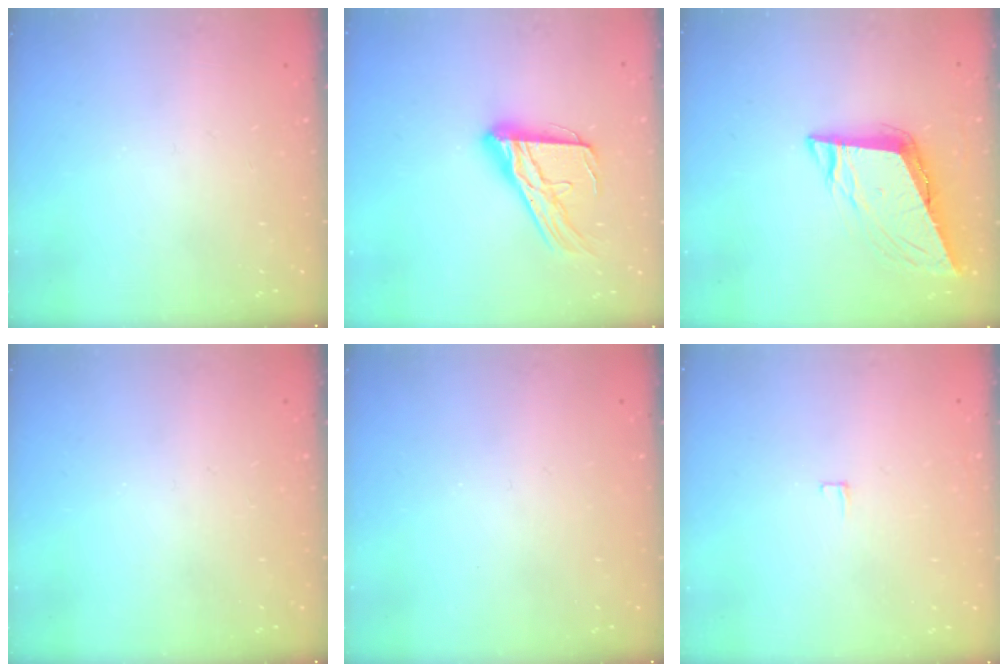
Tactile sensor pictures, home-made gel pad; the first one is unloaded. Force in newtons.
{"total": 16.5, "press": 16.4, "slide": 1.5}
{"total": 9.8, "press": 9.3, "slide": 3.1}
{"total": 0.0}
{"total": 0.0}
{"total": 3.4, "press": 3.3, "slide": 0.3}